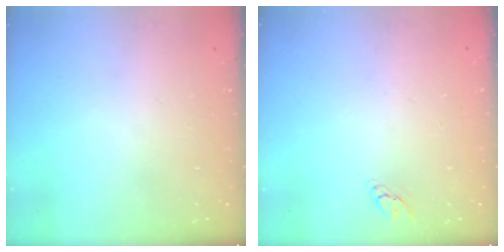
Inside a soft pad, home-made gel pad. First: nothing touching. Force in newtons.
{"total": 2.9, "press": 2.9, "slide": 0.2}